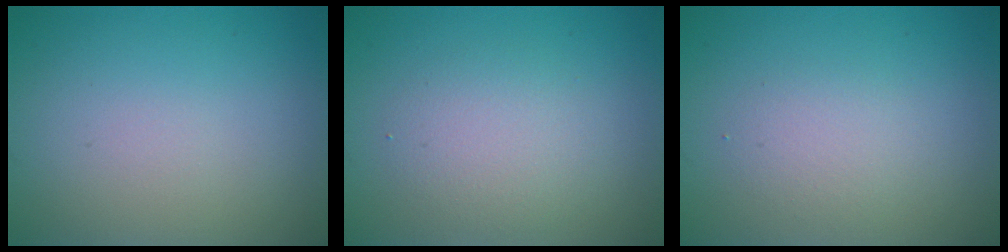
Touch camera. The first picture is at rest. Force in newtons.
{"total": 2.9, "press": 2.9, "slide": 0.2}
{"total": 1.8, "press": 1.8, "slide": 0.1}